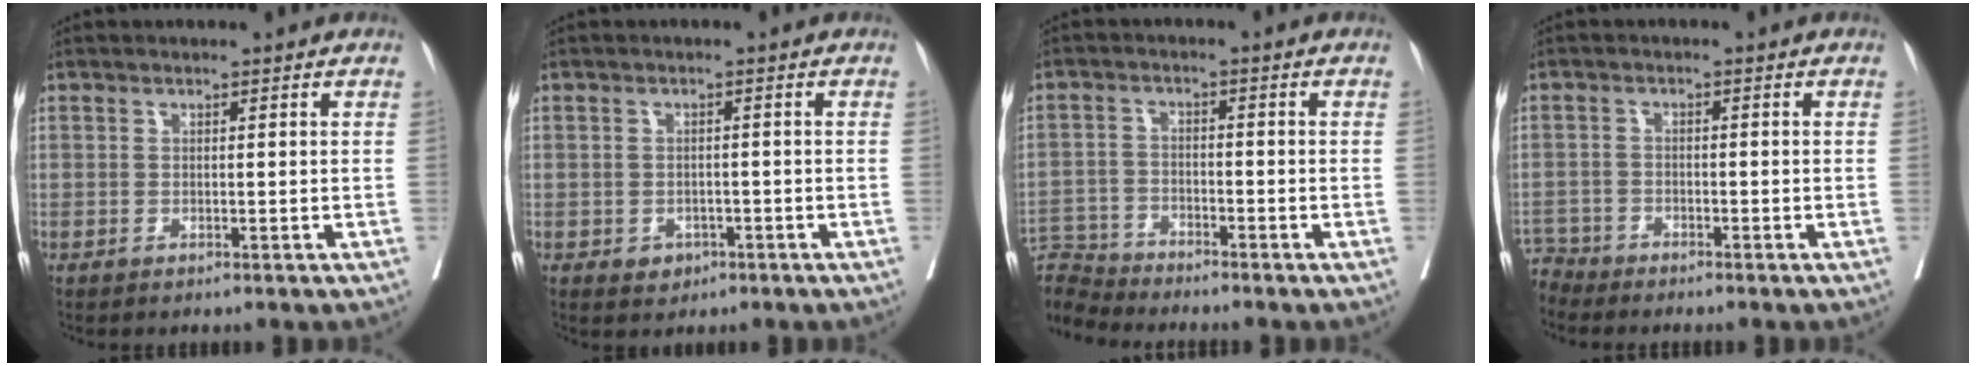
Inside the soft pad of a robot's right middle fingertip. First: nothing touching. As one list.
[{"total": 2.4, "force": [-1.2, 1.9, 0.8], "torque": [-0.007, 0.005, -0.010]}, {"total": 5.9, "force": [-5.8, -0.9, -1.0], "torque": [0.020, -0.001, -0.112]}, {"total": 3.3, "force": [-3.1, 0.1, -1.1], "torque": [0.027, -0.009, -0.061]}]